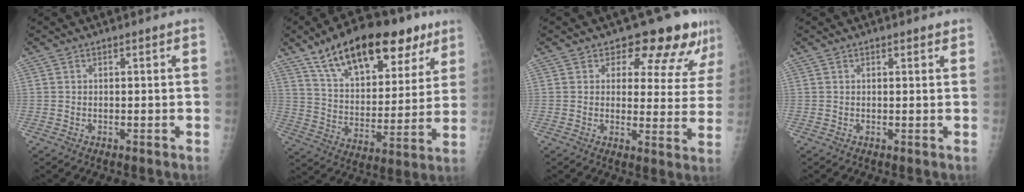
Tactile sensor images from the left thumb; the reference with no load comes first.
{"total": 24.4, "force": [14.9, 11.5, 15.6], "torque": [-0.206, -0.028, 0.241]}
{"total": 11.9, "force": [9.1, 5.6, 5.3], "torque": [-0.015, -0.054, 0.096]}
{"total": 1.1, "force": [0.8, 0.4, 0.7], "torque": [-0.009, -0.003, 0.010]}